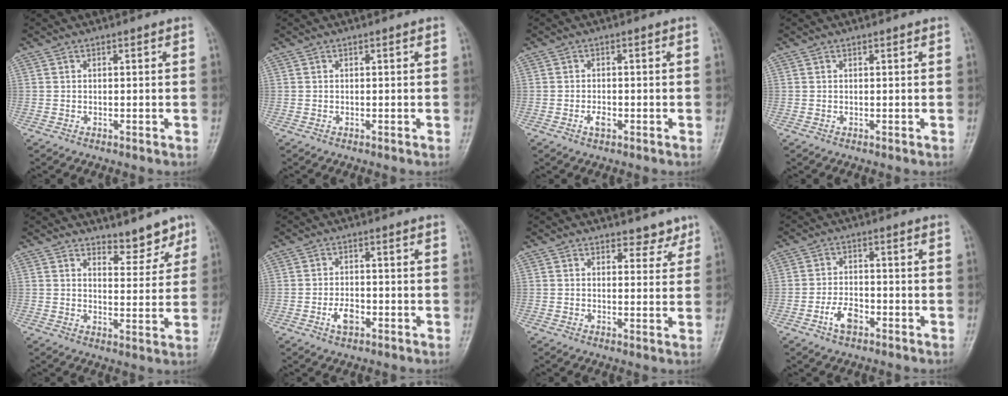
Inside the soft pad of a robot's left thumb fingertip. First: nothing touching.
{"total": 0.0}
{"total": 1.9, "force": [-1.0, 1.1, 1.2], "torque": [-0.022, 0.006, -0.018]}
{"total": 0.0}
{"total": 5.8, "force": [4.9, 2.6, 1.9], "torque": [0.005, -0.038, 0.073]}
{"total": 3.5, "force": [-1.6, 2.1, 2.4], "torque": [-0.038, 0.009, -0.029]}
{"total": 3.6, "force": [3.0, 1.9, 0.8], "torque": [0.015, -0.022, 0.036]}
{"total": 4.5, "force": [-2.5, 2.5, 2.8], "torque": [-0.050, 0.019, -0.047]}